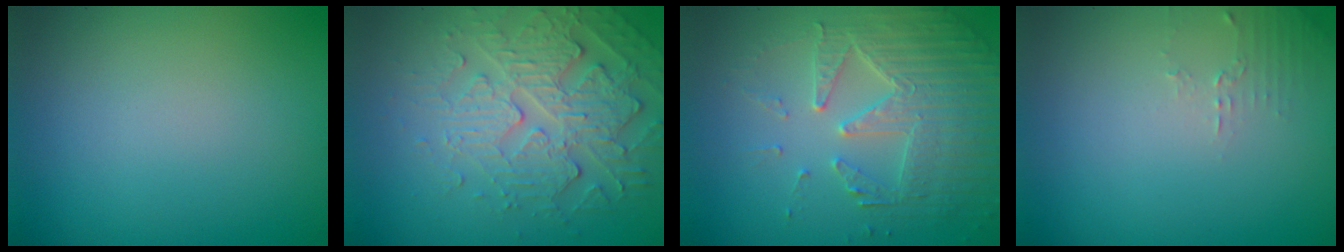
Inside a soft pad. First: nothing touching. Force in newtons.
{"total": 4.7, "press": 4.1, "slide": 2.3}
{"total": 5.2, "press": 4.5, "slide": 2.6}
{"total": 1.2, "press": 1.2, "slide": 0.4}